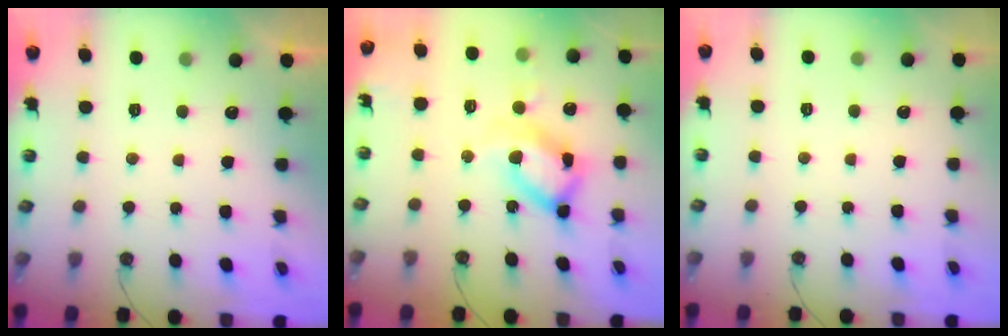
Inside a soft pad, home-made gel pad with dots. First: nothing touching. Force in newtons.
{"total": 18.7, "press": 18.5, "slide": 2.1}
{"total": 0.0}